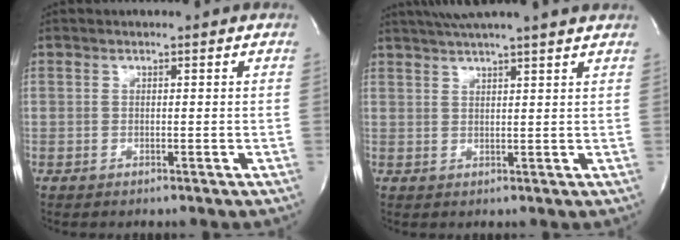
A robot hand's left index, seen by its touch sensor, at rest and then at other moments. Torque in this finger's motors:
{"motor_torque": [0.40, -0.39, 0.52, 0.14]}